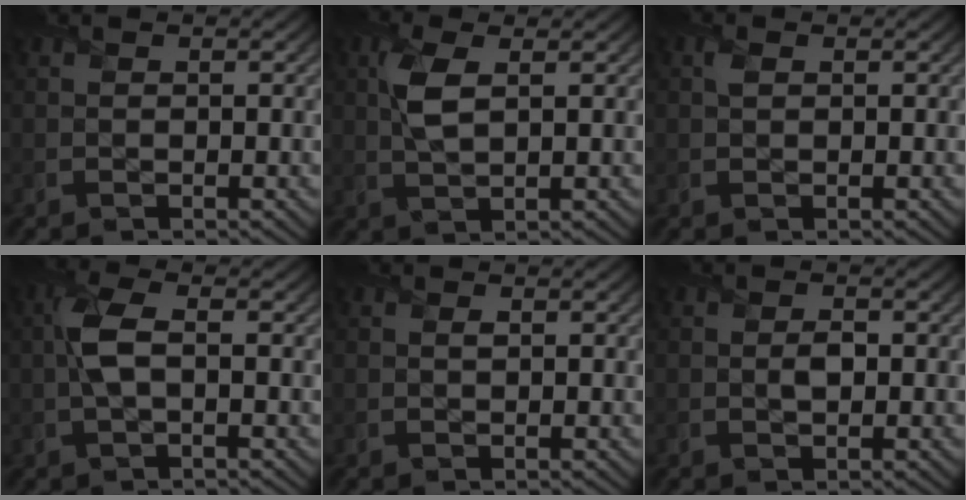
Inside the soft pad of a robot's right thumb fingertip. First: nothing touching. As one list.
[{"total": 4.1, "force": [1.1, 1.6, 3.6], "torque": [-0.090, 0.002, 0.023]}, {"total": 0.8, "force": [0.3, 0.5, 0.5], "torque": [-0.015, 0.000, 0.007]}, {"total": 4.3, "force": [0.1, 1.6, 3.9], "torque": [-0.096, 0.007, -0.002]}, {"total": 0.0}, {"total": 1.4, "force": [-0.1, 0.9, 1.0], "torque": [-0.016, -0.004, -0.001]}]